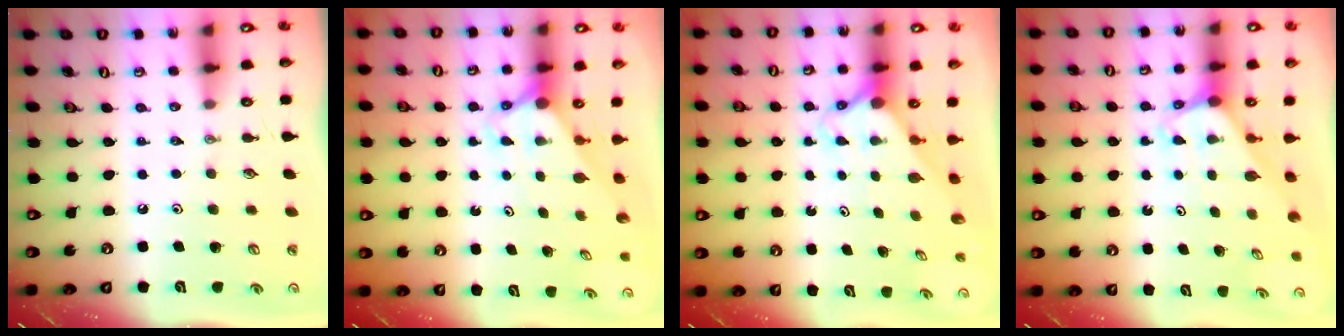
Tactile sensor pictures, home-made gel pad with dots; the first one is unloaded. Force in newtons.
{"total": 2.8, "press": 2.8, "slide": 0.0}
{"total": 2.7, "press": 2.7, "slide": 0.2}
{"total": 2.2, "press": 2.2, "slide": 0.1}